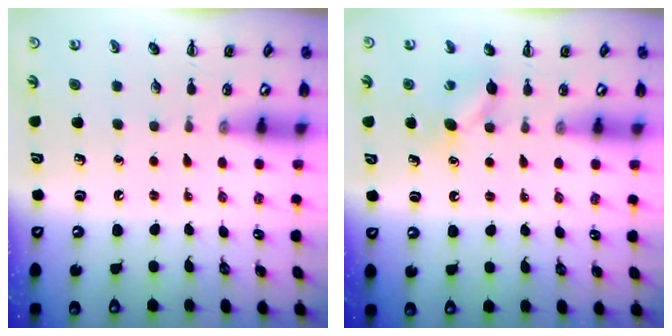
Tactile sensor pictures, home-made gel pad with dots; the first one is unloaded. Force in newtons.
{"total": 4.3, "press": 4.1, "slide": 1.1}